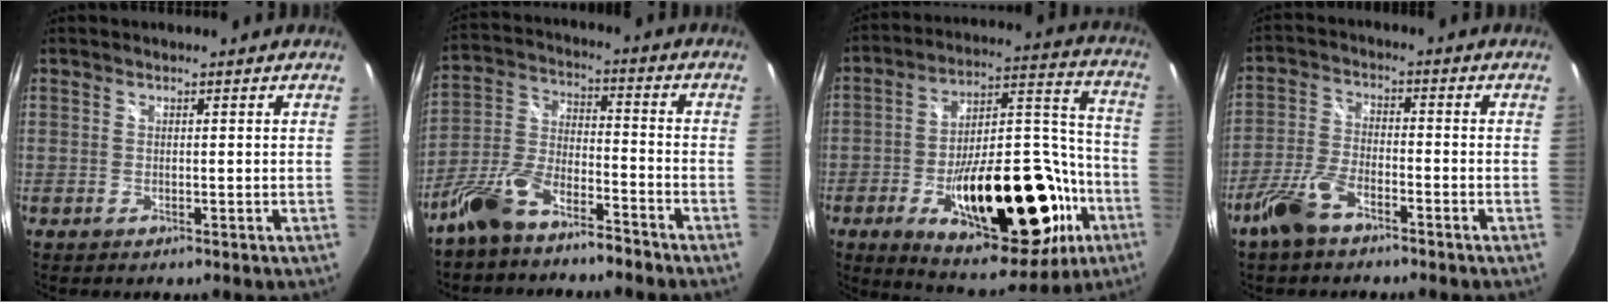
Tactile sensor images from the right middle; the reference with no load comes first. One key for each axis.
{"total": 10.4, "fx": -7.9, "fy": 3.7, "fz": 5.7, "tx": -0.132, "ty": 0.010, "tz": -0.148}
{"total": 30.1, "fx": -11.7, "fy": 13.2, "fz": 24.4, "tx": -0.372, "ty": 0.020, "tz": -0.156}
{"total": 7.4, "fx": -5.2, "fy": 2.9, "fz": 4.4, "tx": -0.104, "ty": 0.000, "tz": -0.103}